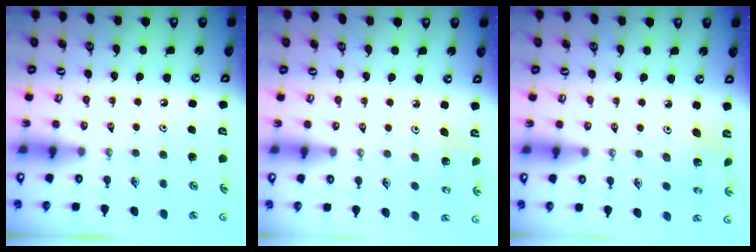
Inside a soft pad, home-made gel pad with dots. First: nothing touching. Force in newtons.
{"total": 2.6, "press": 2.6, "slide": 0.2}
{"total": 3.6, "press": 3.6, "slide": 0.4}